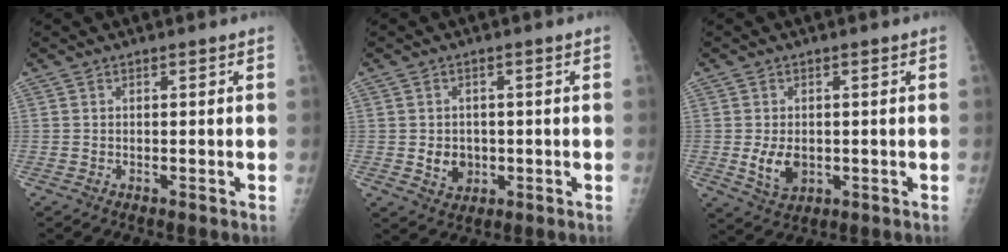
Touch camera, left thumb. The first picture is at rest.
{"total": 4.4, "force": [-0.5, 3.8, 2.2], "torque": [-0.017, 0.001, 0.002]}
{"total": 5.4, "force": [-0.5, 3.8, 3.8], "torque": [-0.057, -0.009, 0.001]}